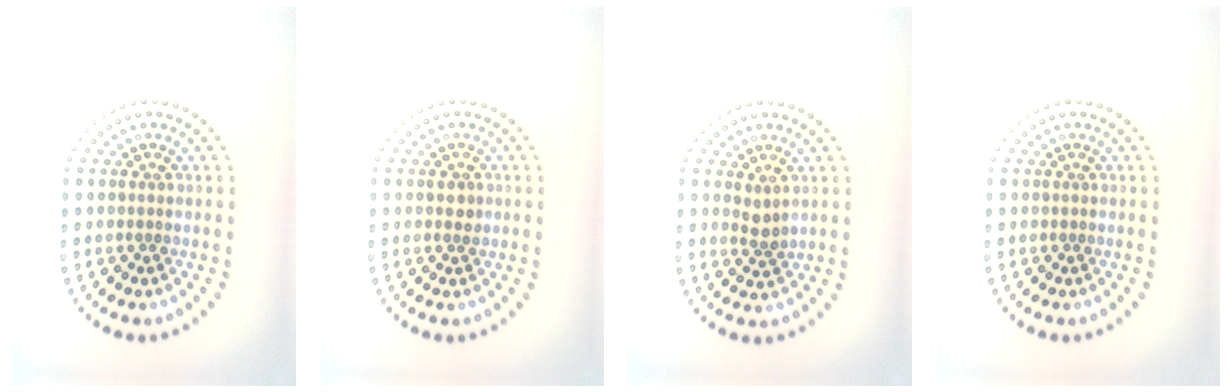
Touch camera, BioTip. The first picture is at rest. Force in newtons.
{"total": 1.0, "press": 1.0, "slide": 0.1}
{"total": 1.3, "press": 1.0, "slide": 0.8}
{"total": 0.0}